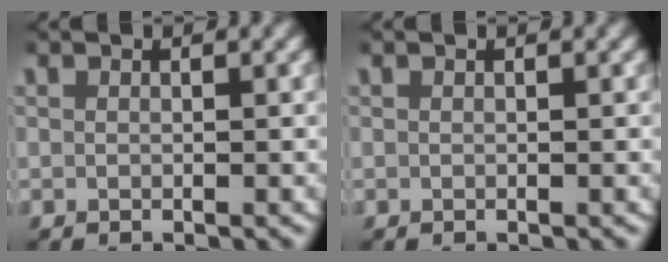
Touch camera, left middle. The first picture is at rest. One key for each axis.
{"total": 0.0}